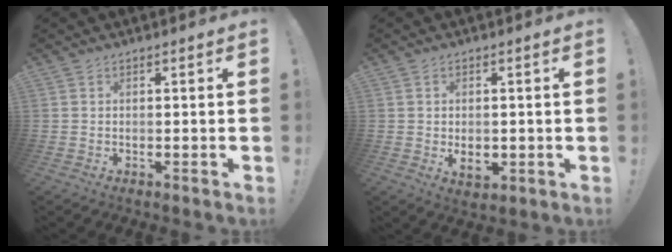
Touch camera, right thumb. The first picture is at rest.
{"total": 4.4, "force": [-0.3, 3.2, 3.1], "torque": [-0.044, 0.000, -0.005]}